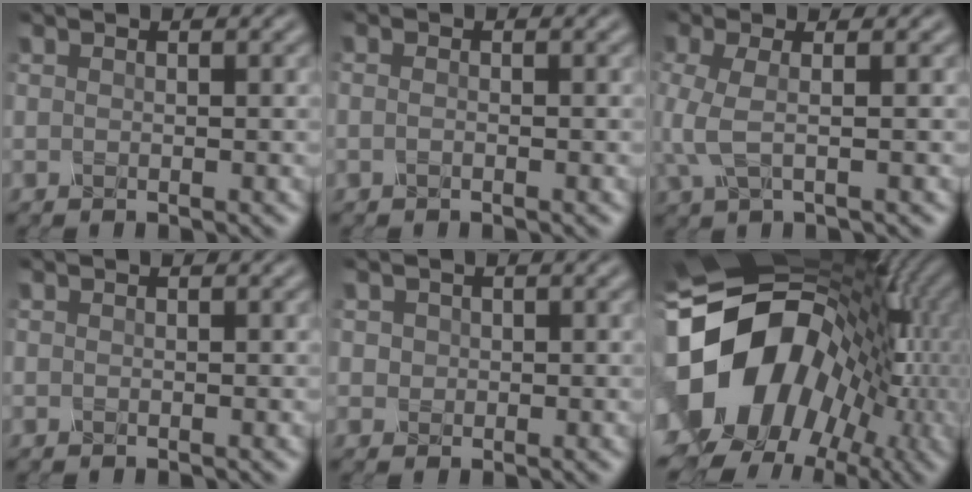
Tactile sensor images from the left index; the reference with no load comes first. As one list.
[{"total": 0.8, "force": [-0.4, 0.4, 0.6], "torque": [-0.018, -0.003, -0.016]}, {"total": 3.3, "force": [-0.4, 1.1, 3.1], "torque": [-0.083, 0.000, -0.012]}, {"total": 0.0}, {"total": 1.0, "force": [0.0, 1.0, 0.2], "torque": [-0.002, -0.002, 0.001]}, {"total": 18.3, "force": [-2.6, 14.5, 10.9], "torque": [-0.184, -0.010, -0.044]}]